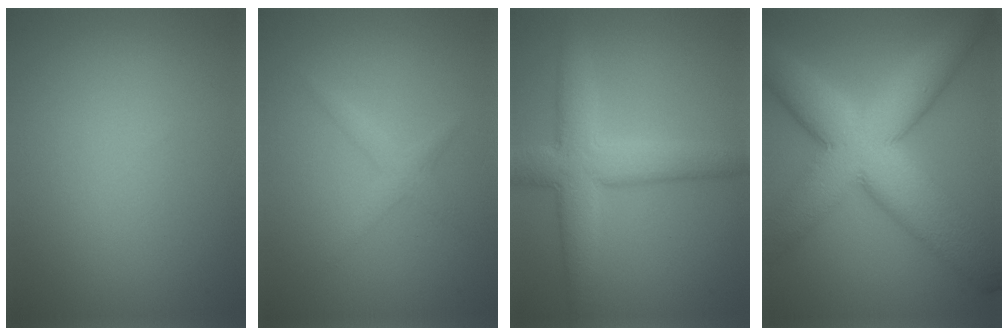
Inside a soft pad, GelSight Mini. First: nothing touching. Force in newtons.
{"total": 1.6, "press": 1.6, "slide": 0.1}
{"total": 6.6, "press": 6.5, "slide": 0.3}
{"total": 12.2, "press": 12.2, "slide": 0.5}